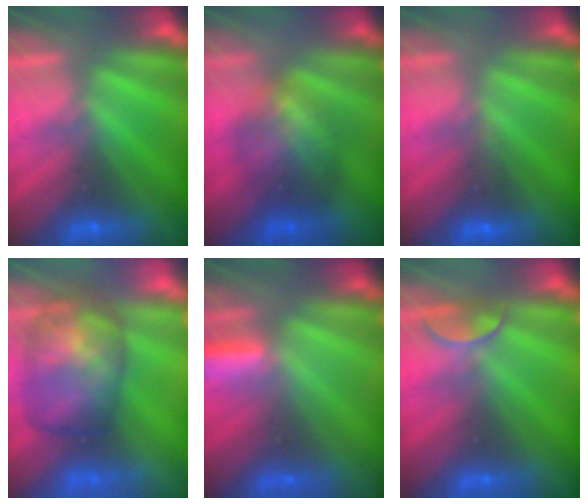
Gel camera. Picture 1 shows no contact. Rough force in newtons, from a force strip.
{"total": 7.8}
{"total": 3.0}
{"total": 7.4}
{"total": 3.0}
{"total": 2.4}